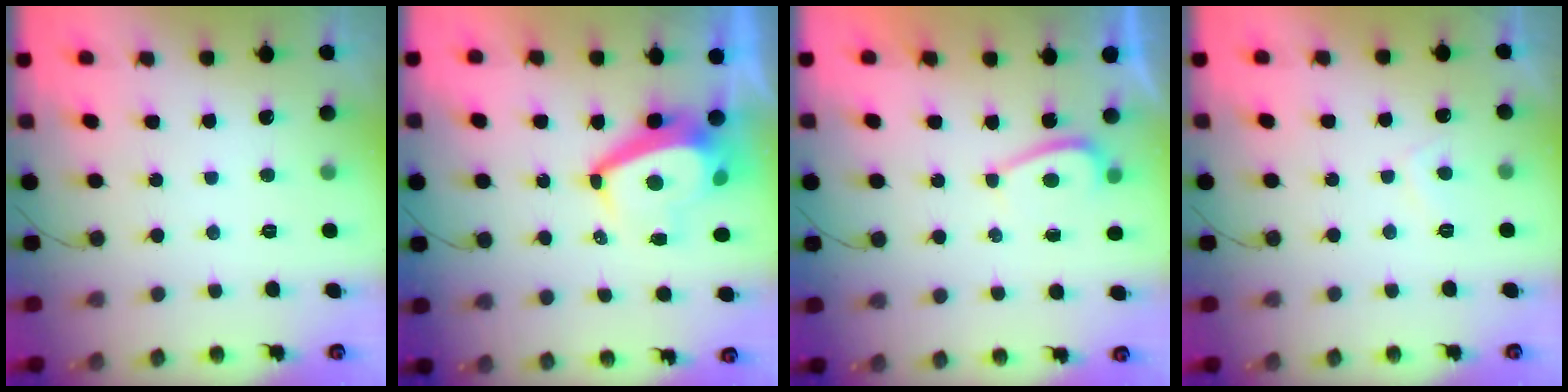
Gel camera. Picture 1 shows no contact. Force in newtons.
{"total": 9.2, "press": 9.1, "slide": 0.9}
{"total": 1.4, "press": 1.3, "slide": 0.5}
{"total": 2.3, "press": 2.3, "slide": 0.5}